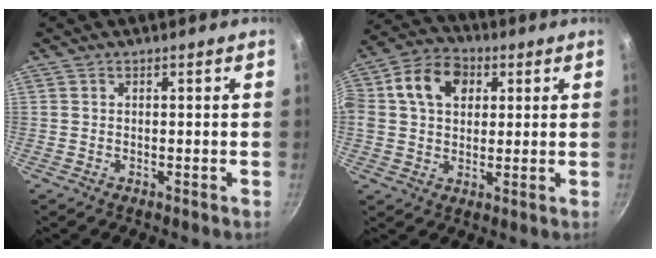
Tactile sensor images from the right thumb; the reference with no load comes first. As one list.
[{"total": 12.5, "force": [3.2, 9.4, 7.7], "torque": [-0.123, 0.020, 0.034]}]